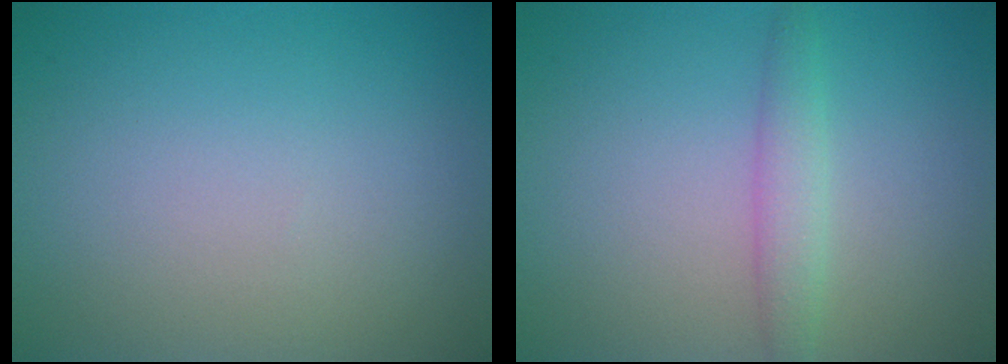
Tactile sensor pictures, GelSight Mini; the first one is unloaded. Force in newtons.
{"total": 2.0, "press": 2.0, "slide": 0.2}